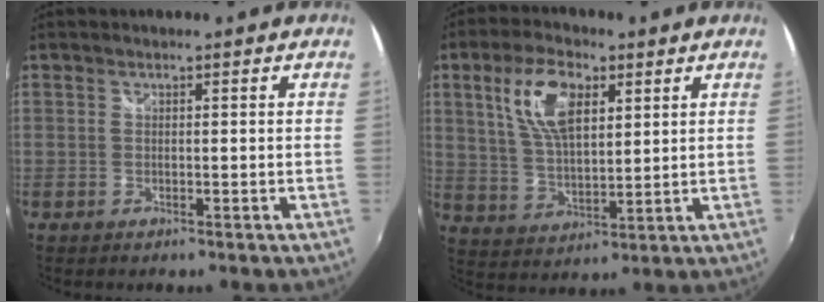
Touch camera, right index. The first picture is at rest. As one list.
[{"total": 11.6, "force": [4.8, 5.4, 9.1], "torque": [-0.178, 0.013, 0.096]}]